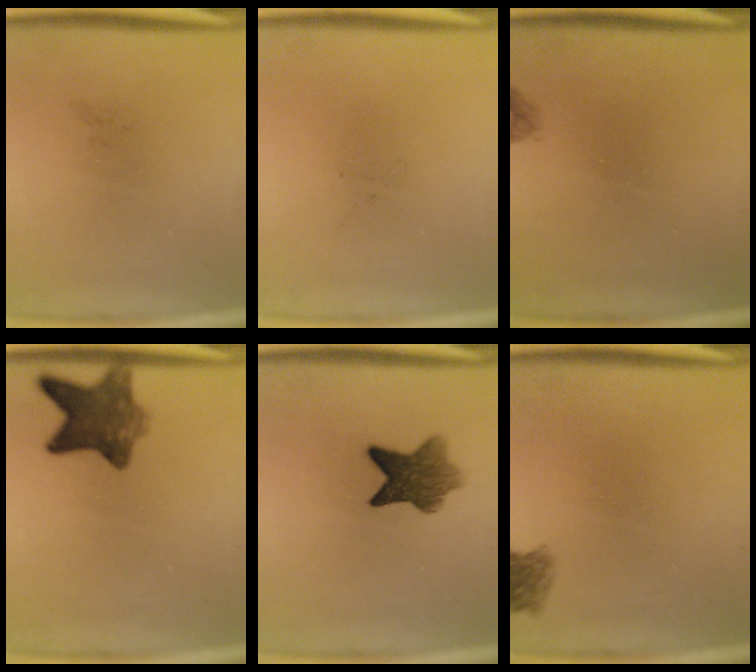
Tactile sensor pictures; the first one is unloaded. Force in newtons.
{"total": 0.0}
{"total": 0.8}
{"total": 8.2}
{"total": 7.2}
{"total": 2.6}